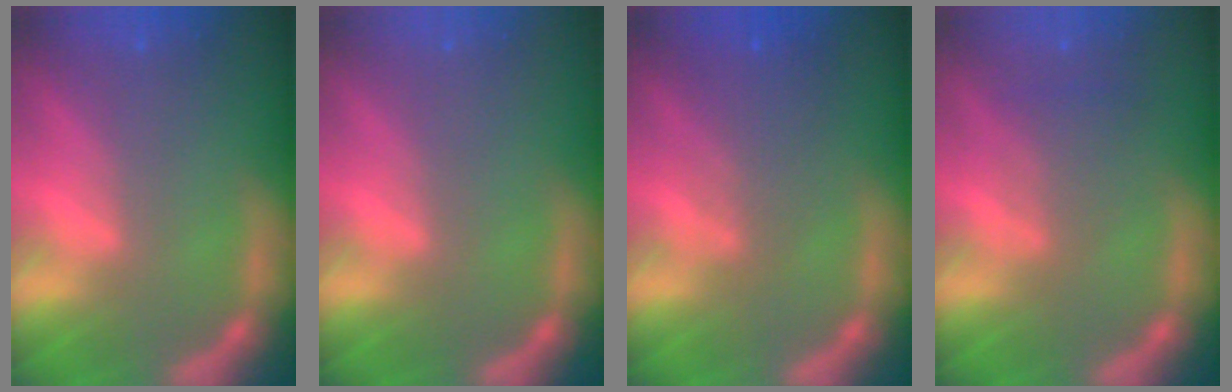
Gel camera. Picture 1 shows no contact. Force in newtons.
{"total": 0.0}
{"total": 3.5}
{"total": 2.5}